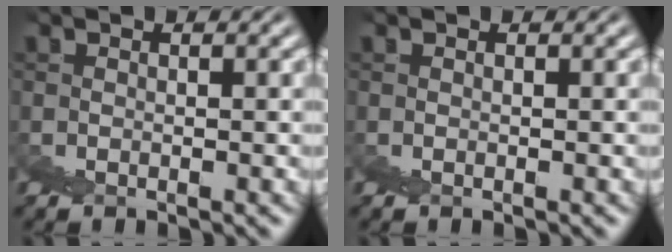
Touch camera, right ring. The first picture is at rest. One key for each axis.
{"total": 0.0}